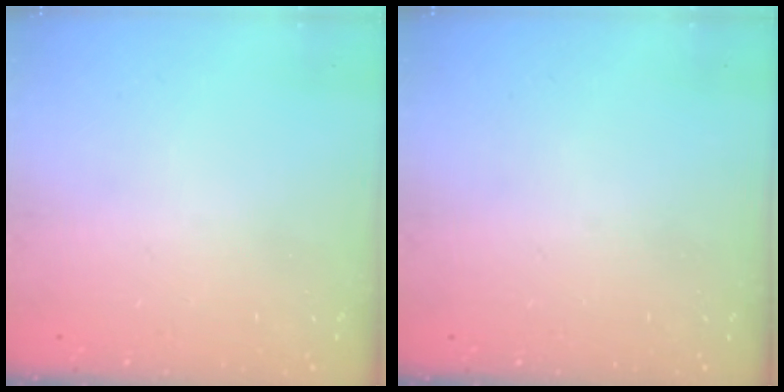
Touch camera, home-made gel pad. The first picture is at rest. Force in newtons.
{"total": 0.0}